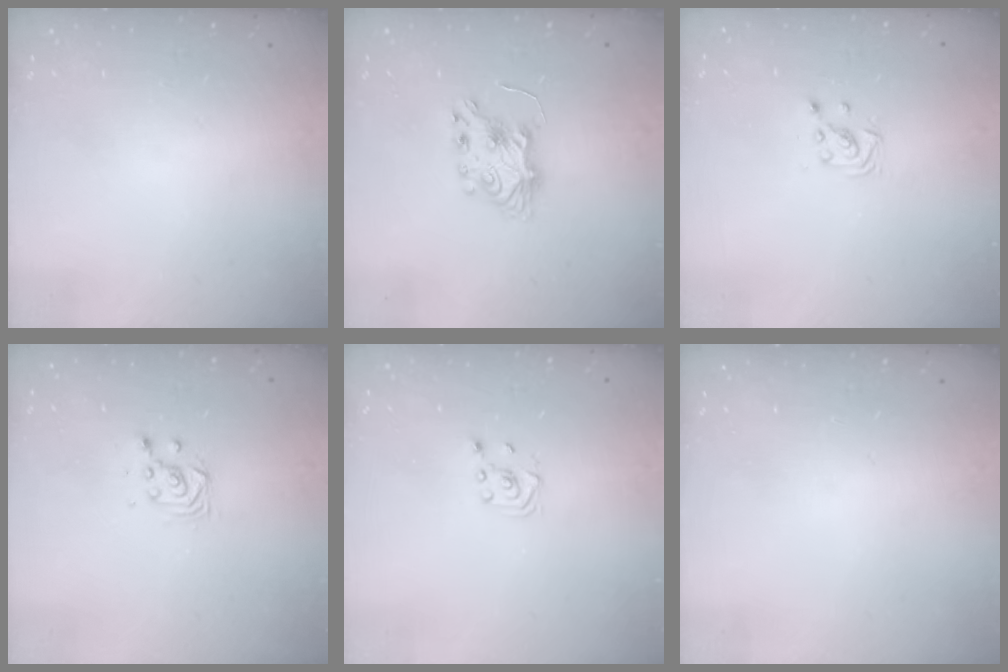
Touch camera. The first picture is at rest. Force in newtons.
{"total": 6.9, "press": 6.9, "slide": 0.4}
{"total": 3.6, "press": 3.6, "slide": 0.3}
{"total": 3.9, "press": 3.9, "slide": 0.2}
{"total": 2.3, "press": 2.2, "slide": 0.8}
{"total": 0.0}